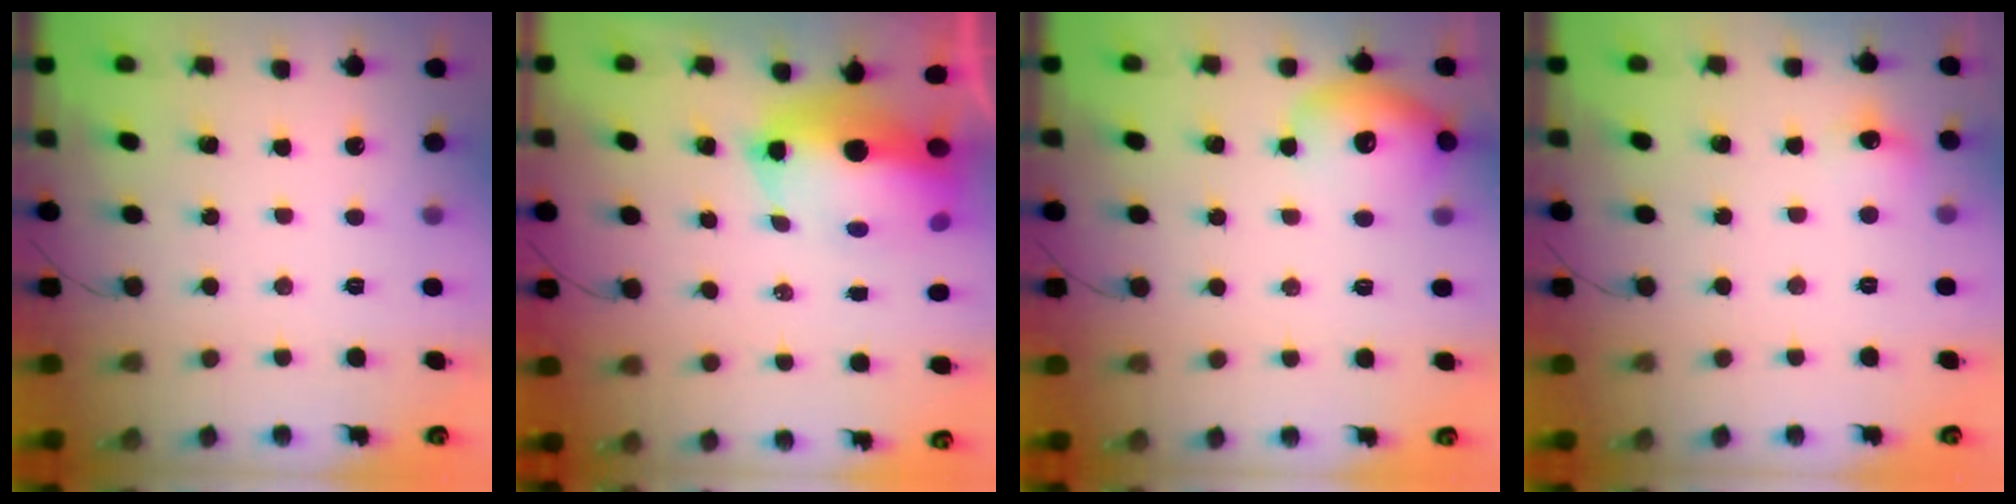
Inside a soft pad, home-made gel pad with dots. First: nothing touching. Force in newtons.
{"total": 11.7, "press": 11.5, "slide": 2.4}
{"total": 12.7, "press": 12.6, "slide": 1.7}
{"total": 6.3, "press": 6.1, "slide": 1.9}